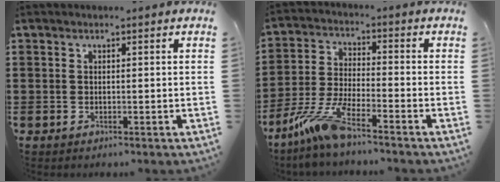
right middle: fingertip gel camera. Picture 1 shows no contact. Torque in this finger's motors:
{"motor_torque": [2.14, 0.00, 0.50, 0.21]}